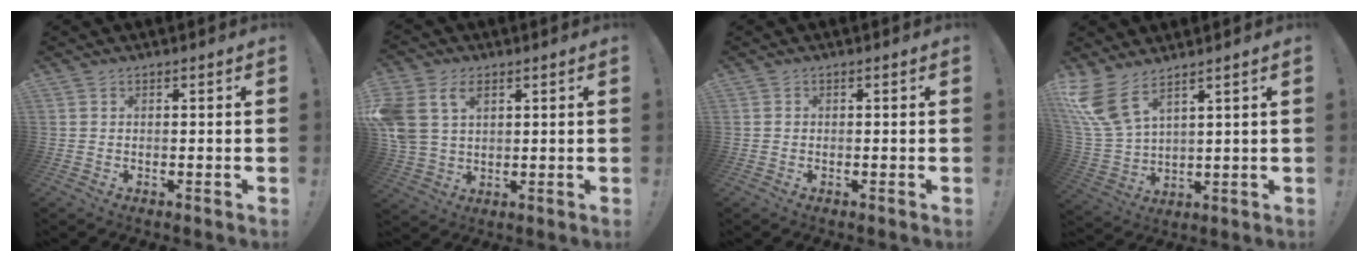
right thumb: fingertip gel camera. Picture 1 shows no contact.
{"total": 10.4, "force": [4.7, 7.2, 5.9], "torque": [-0.139, -0.011, 0.091]}
{"total": 0.5, "force": [-0.2, 0.5, 0.0], "torque": [0.000, 0.003, -0.003]}
{"total": 11.2, "force": [7.5, 4.2, 7.2], "torque": [-0.167, -0.036, 0.145]}